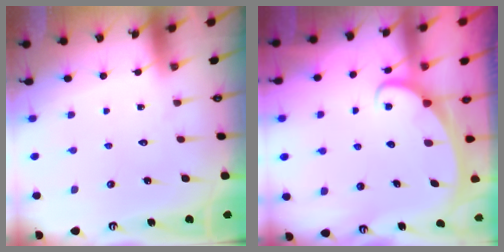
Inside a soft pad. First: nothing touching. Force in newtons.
{"total": 2.6, "press": 2.6, "slide": 0.4}